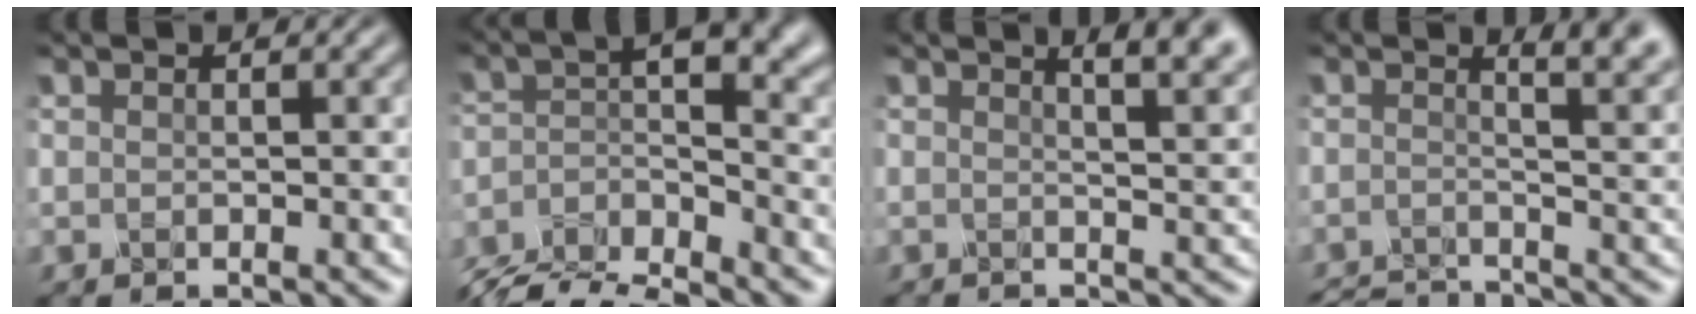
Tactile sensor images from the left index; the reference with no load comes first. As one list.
[{"total": 8.1, "force": [-6.8, 2.0, 4.0], "torque": [-0.061, -0.006, -0.135]}, {"total": 7.3, "force": [3.3, 3.0, 5.7], "torque": [-0.021, 0.045, 0.021]}, {"total": 6.3, "force": [-1.9, 2.6, 5.5], "torque": [-0.013, 0.000, -0.039]}]